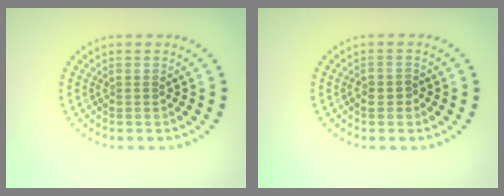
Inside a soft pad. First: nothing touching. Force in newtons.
{"total": 0.9, "press": 0.8, "slide": 0.3}